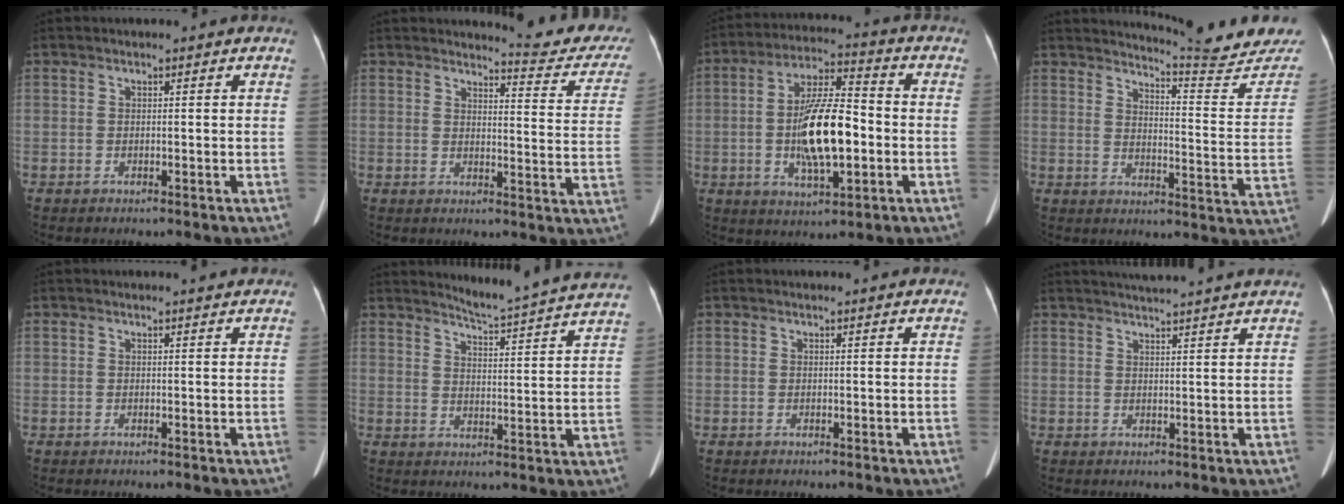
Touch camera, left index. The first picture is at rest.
{"total": 11.6, "force": [11.3, 1.1, 2.5], "torque": [-0.011, -0.070, 0.107]}
{"total": 13.4, "force": [-1.9, 3.8, 12.7], "torque": [-0.237, 0.007, -0.031]}
{"total": 15.8, "force": [15.4, 0.0, 3.3], "torque": [-0.037, -0.096, 0.175]}
{"total": 1.3, "force": [1.2, -0.1, 0.4], "torque": [-0.009, 0.000, 0.019]}
{"total": 14.6, "force": [13.9, -1.6, 4.2], "torque": [-0.074, -0.054, 0.168]}
{"total": 1.7, "force": [1.6, 0.0, 0.5], "torque": [-0.011, 0.011, 0.019]}
{"total": 9.2, "force": [8.5, -0.9, 3.3], "torque": [-0.051, 0.021, 0.105]}